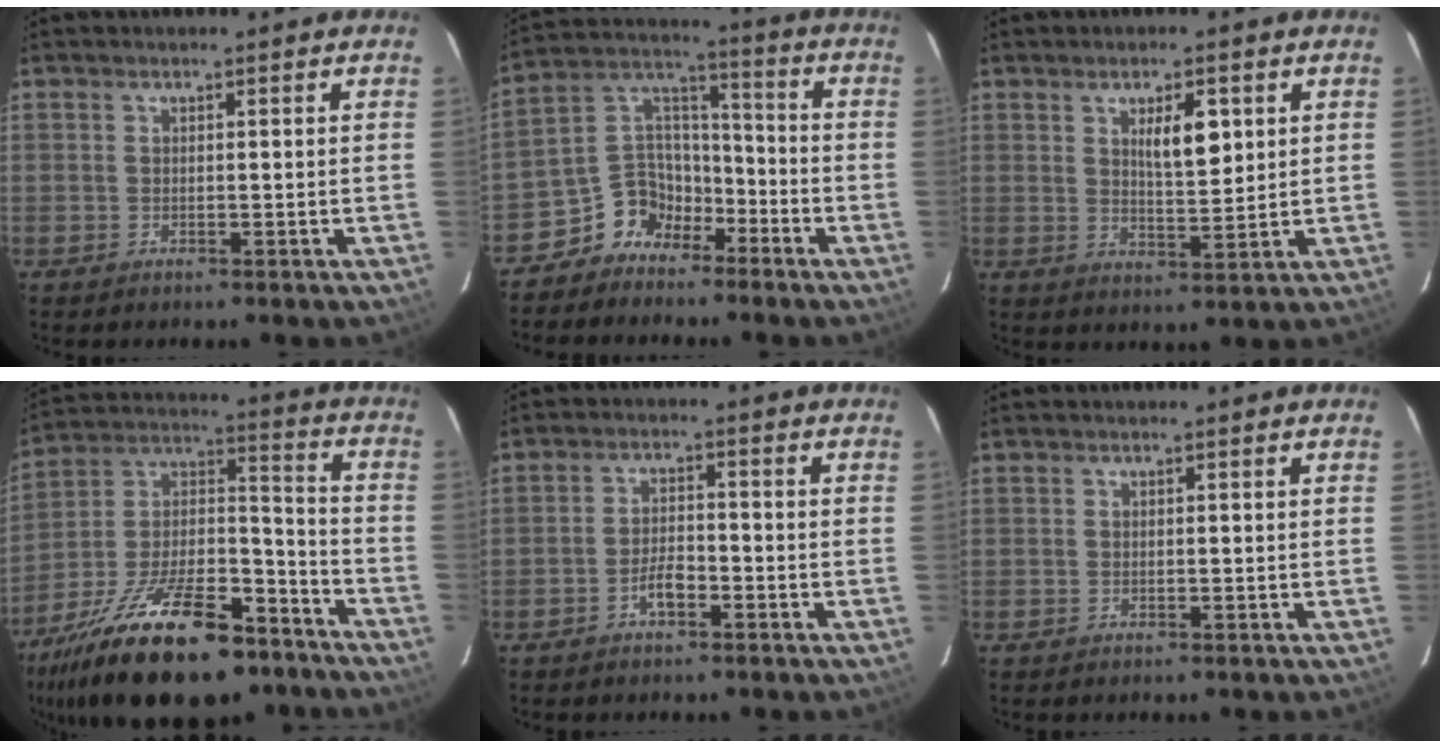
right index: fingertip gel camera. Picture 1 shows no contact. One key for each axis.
{"total": 9.1, "fx": -6.3, "fy": 6.2, "fz": 2.2, "tx": -0.052, "ty": 0.050, "tz": -0.118}
{"total": 6.2, "fx": 2.1, "fy": 2.1, "fz": 5.5, "tx": -0.093, "ty": 0.000, "tz": 0.042}
{"total": 25.8, "fx": -17.7, "fy": 8.2, "fz": 16.8, "tx": -0.298, "ty": -0.001, "tz": -0.301}
{"total": 3.8, "fx": -2.0, "fy": 1.6, "fz": 2.8, "tx": -0.056, "ty": 0.008, "tz": -0.038}
{"total": 0.0}